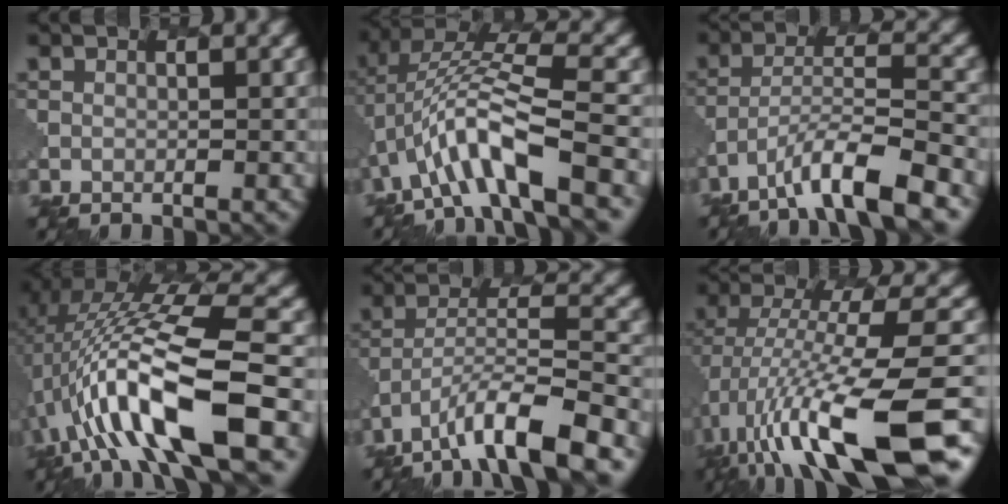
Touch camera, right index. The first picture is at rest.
{"total": 8.4, "force": [-2.8, 2.3, 7.5], "torque": [-0.147, 0.019, -0.053]}
{"total": 7.2, "force": [-5.0, 1.2, 5.0], "torque": [-0.089, 0.004, -0.088]}
{"total": 12.5, "force": [-2.2, 3.6, 11.8], "torque": [-0.218, 0.017, -0.030]}
{"total": 8.2, "force": [-5.7, 1.5, 5.7], "torque": [-0.100, 0.004, -0.099]}
{"total": 14.2, "force": [-4.8, 4.3, 12.6], "torque": [-0.229, 0.009, -0.071]}